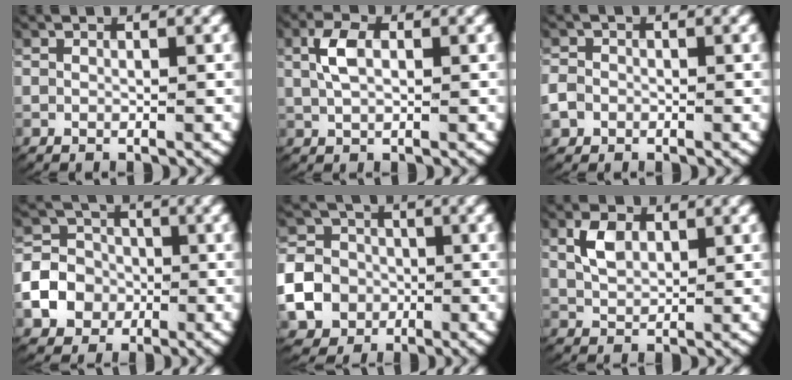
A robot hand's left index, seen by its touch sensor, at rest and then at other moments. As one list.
[{"total": 2.8, "force": [0.8, 1.4, 2.3], "torque": [-0.058, 0.000, 0.018]}, {"total": 2.6, "force": [-0.7, 2.4, 0.7], "torque": [-0.036, -0.010, -0.010]}, {"total": 9.1, "force": [-2.1, 8.3, 3.0], "torque": [-0.074, -0.025, -0.040]}, {"total": 11.7, "force": [-2.7, 10.7, 3.8], "torque": [-0.098, -0.043, -0.050]}, {"total": 2.8, "force": [1.1, 1.7, 2.0], "torque": [-0.046, -0.007, 0.029]}]